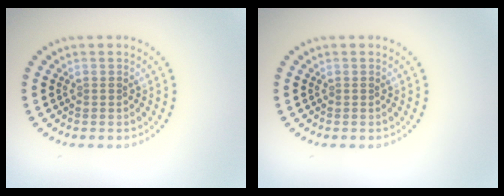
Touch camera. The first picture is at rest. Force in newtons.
{"total": 0.0}